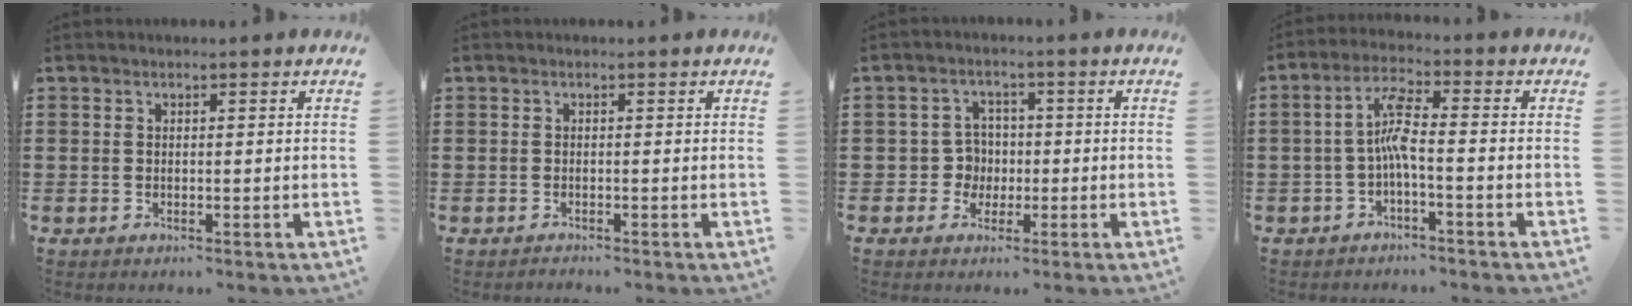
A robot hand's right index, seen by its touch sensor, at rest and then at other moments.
{"total": 0.5, "force": [-0.5, 0.1, -0.1], "torque": [0.000, 0.000, -0.012]}
{"total": 4.2, "force": [-0.6, 3.9, 1.5], "torque": [-0.042, 0.009, -0.014]}
{"total": 5.4, "force": [-1.4, 1.1, 5.1], "torque": [-0.102, 0.007, -0.029]}